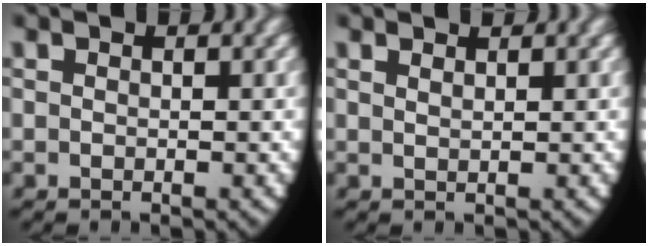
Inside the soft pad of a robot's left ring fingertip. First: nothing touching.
{"total": 1.2, "force": [1.0, -0.6, 0.1], "torque": [-0.001, -0.005, 0.024]}